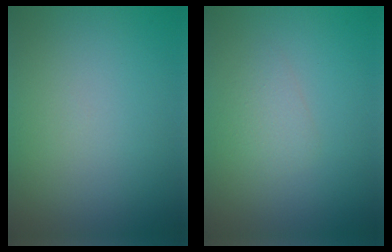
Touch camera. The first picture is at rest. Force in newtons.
{"total": 1.4, "press": 1.4, "slide": 0.1}